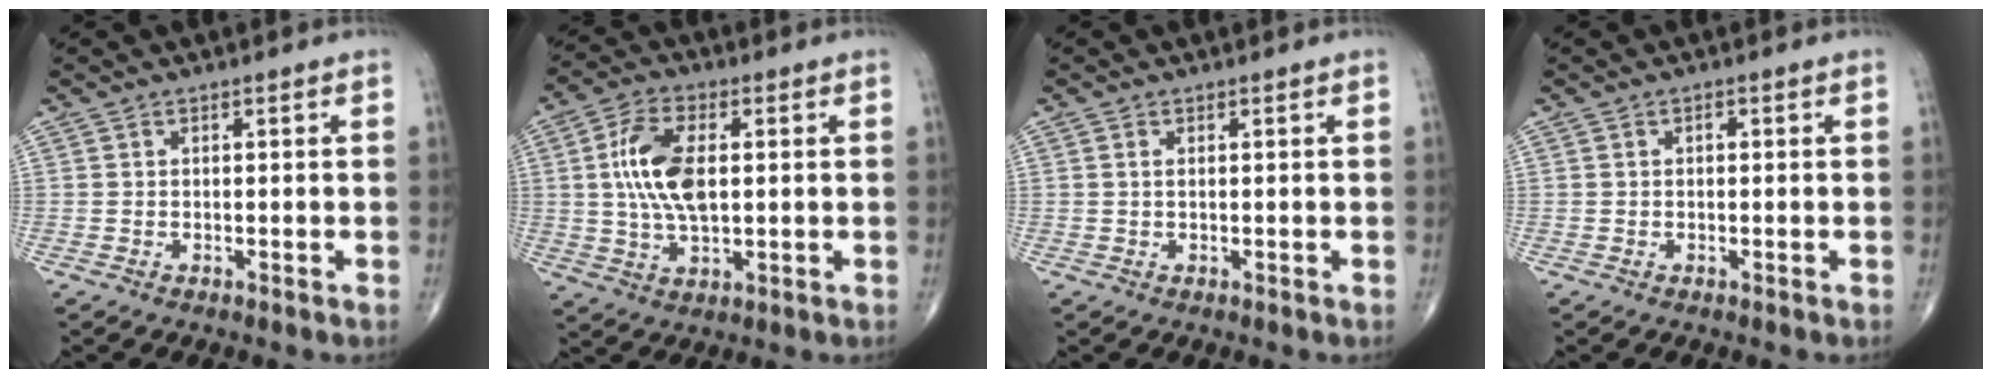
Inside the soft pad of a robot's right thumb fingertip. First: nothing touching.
{"total": 11.5, "force": [1.4, 5.8, 9.8], "torque": [-0.195, 0.003, 0.026]}
{"total": 0.7, "force": [0.2, 0.3, 0.6], "torque": [-0.016, 0.004, 0.005]}
{"total": 0.6, "force": [0.0, 0.4, 0.4], "torque": [-0.003, 0.002, -0.002]}